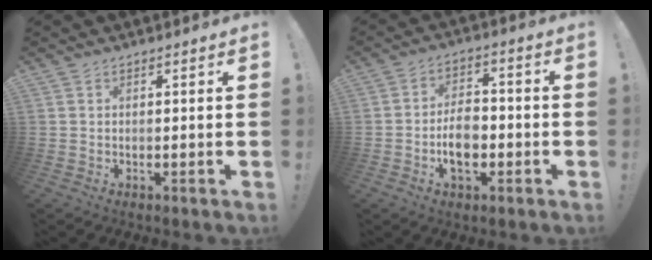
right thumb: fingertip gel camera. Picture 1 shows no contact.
{"total": 8.9, "force": [-2.4, 5.8, 6.3], "torque": [-0.100, 0.005, -0.043]}